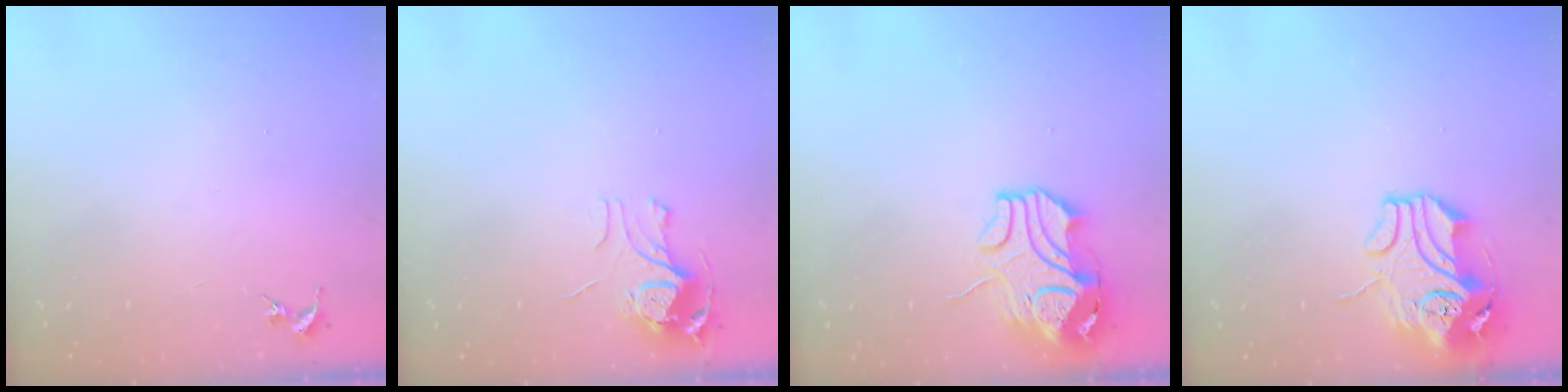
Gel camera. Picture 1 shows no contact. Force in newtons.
{"total": 8.1, "press": 8.1, "slide": 0.7}
{"total": 11.8, "press": 11.7, "slide": 1.5}
{"total": 11.6, "press": 11.4, "slide": 2.0}